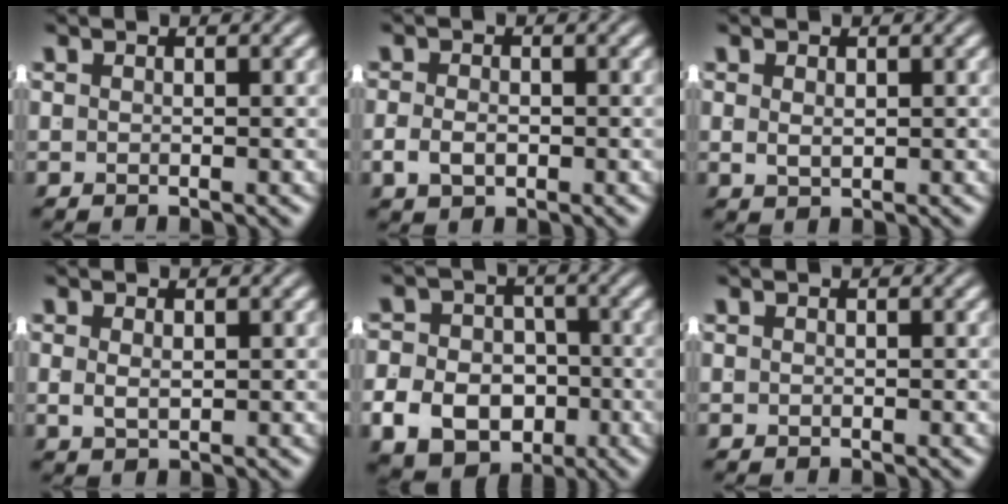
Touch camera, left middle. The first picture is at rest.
{"total": 1.9, "force": [-0.8, 1.2, 1.3], "torque": [-0.021, 0.000, -0.008]}
{"total": 0.8, "force": [0.5, 0.2, 0.6], "torque": [-0.007, -0.001, 0.018]}
{"total": 1.1, "force": [0.4, 0.5, 0.9], "torque": [-0.018, -0.003, 0.016]}
{"total": 9.1, "force": [-3.0, 7.7, 3.8], "torque": [-0.058, -0.031, -0.046]}
{"total": 0.7, "force": [-0.1, 0.7, 0.1], "torque": [-0.007, 0.003, -0.004]}